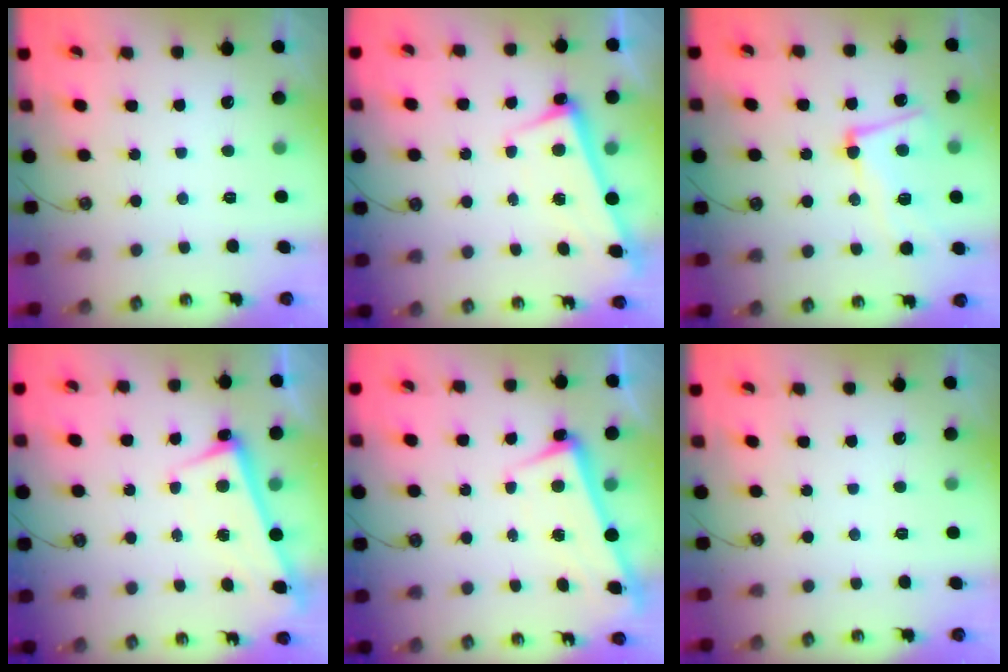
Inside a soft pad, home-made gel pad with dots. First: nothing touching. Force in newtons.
{"total": 2.7, "press": 2.5, "slide": 1.0}
{"total": 7.9, "press": 7.7, "slide": 2.1}
{"total": 2.7, "press": 2.5, "slide": 1.0}
{"total": 2.3, "press": 2.1, "slide": 0.9}
{"total": 0.0}